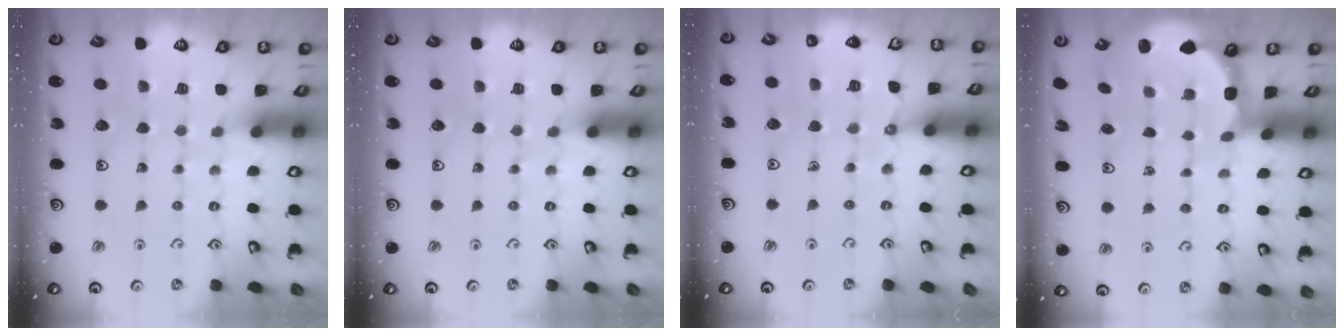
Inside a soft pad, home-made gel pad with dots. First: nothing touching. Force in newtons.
{"total": 0.0}
{"total": 5.1, "press": 4.8, "slide": 1.6}
{"total": 2.9, "press": 2.5, "slide": 1.4}